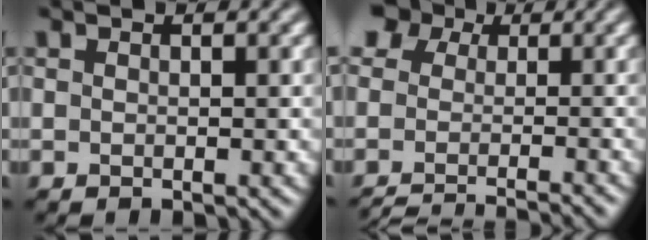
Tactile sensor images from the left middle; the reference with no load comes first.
{"total": 6.8, "force": [-3.6, 4.3, 3.8], "torque": [-0.034, -0.012, -0.055]}